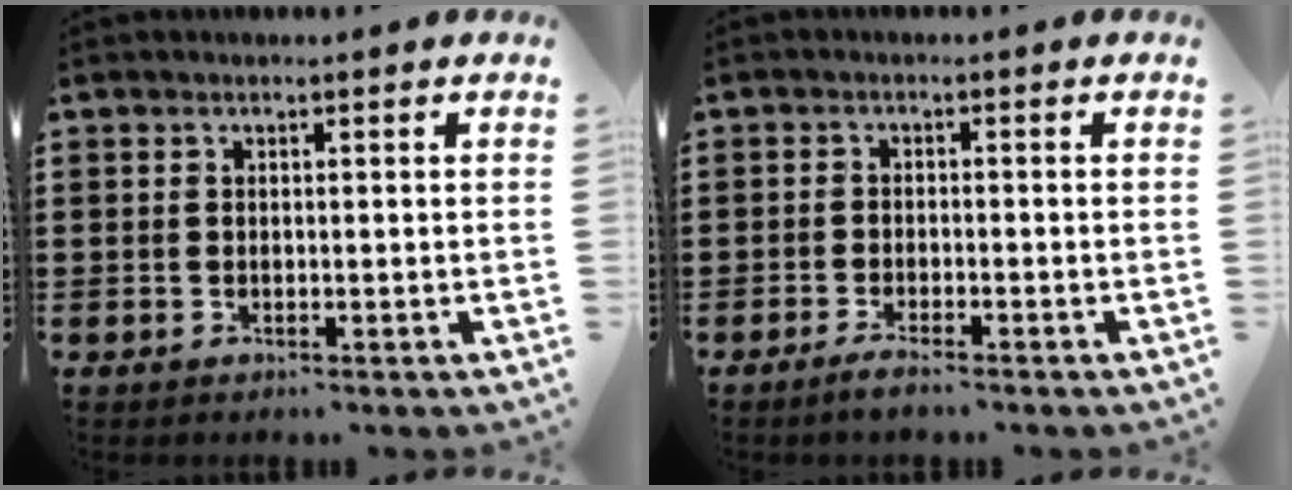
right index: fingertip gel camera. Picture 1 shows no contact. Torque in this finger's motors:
{"motor_torque": [0.68, 0.66, -0.22, 0.00]}